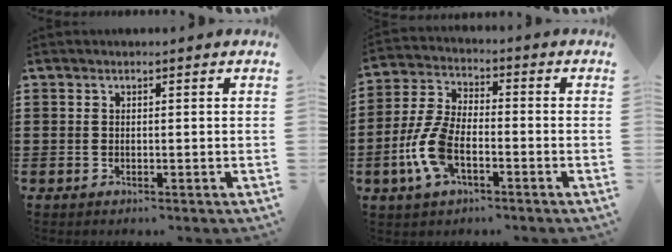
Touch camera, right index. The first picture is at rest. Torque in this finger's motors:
{"motor_torque": [2.14, 0.00, 0.67, 0.21]}